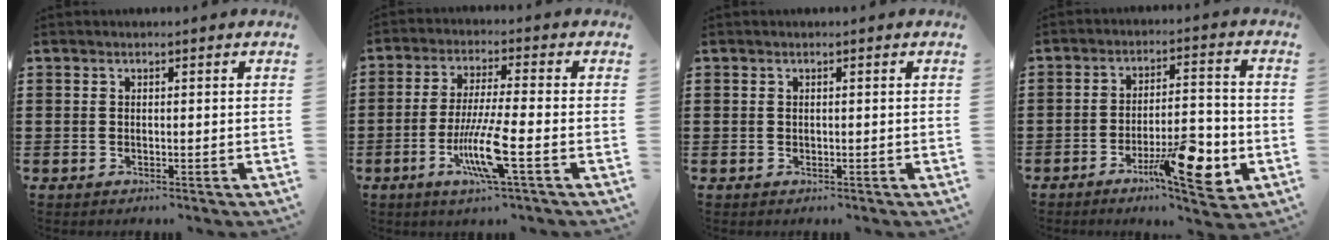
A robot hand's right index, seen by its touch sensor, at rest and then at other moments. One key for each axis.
{"total": 9.2, "fx": -3.5, "fy": 0.8, "fz": 8.5, "tx": -0.172, "ty": -0.016, "tz": -0.067}
{"total": 0.0}
{"total": 10.9, "fx": -5.1, "fy": 2.9, "fz": 9.1, "tx": -0.143, "ty": 0.006, "tz": -0.082}